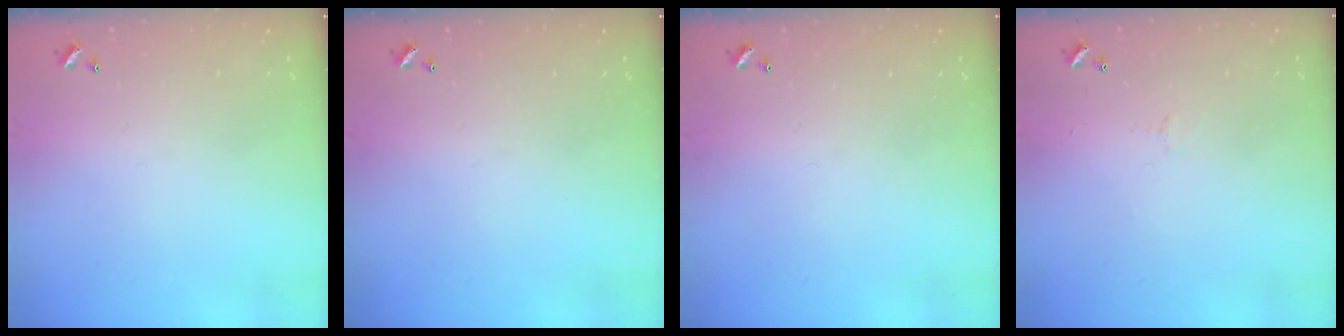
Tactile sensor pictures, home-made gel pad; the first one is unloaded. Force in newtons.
{"total": 0.0}
{"total": 0.0}
{"total": 0.6, "press": 0.4, "slide": 0.5}